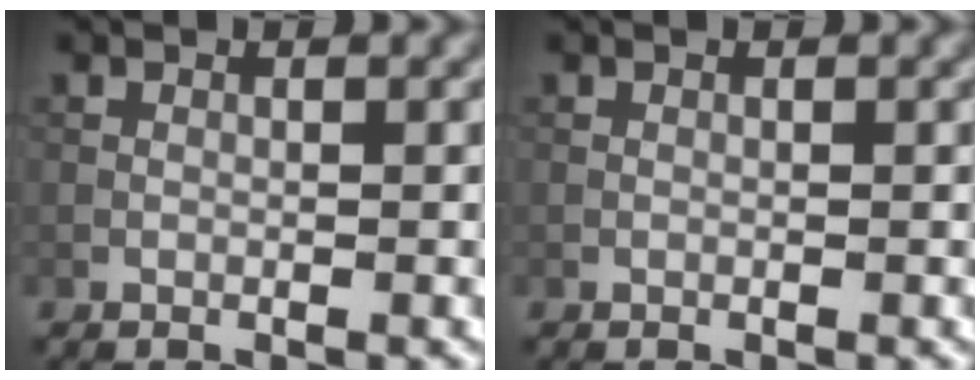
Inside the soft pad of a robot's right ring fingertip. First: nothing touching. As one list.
[{"total": 0.0}]